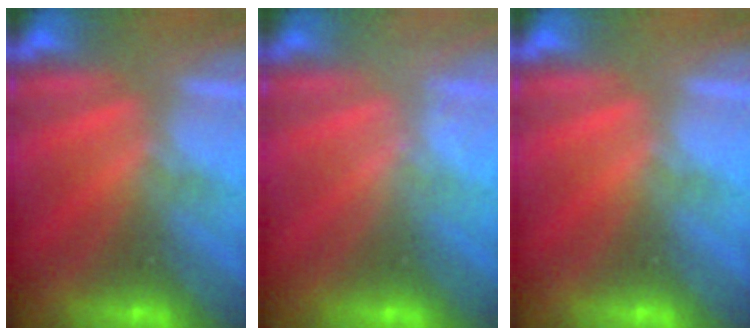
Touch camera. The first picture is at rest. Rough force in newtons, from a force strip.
{"total": 1.6}
{"total": 0.0}